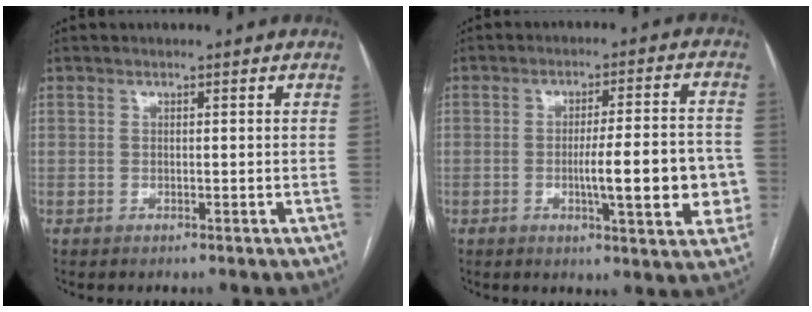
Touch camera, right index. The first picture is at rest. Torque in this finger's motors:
{"motor_torque": [1.54, -0.60, 0.83, 0.15]}